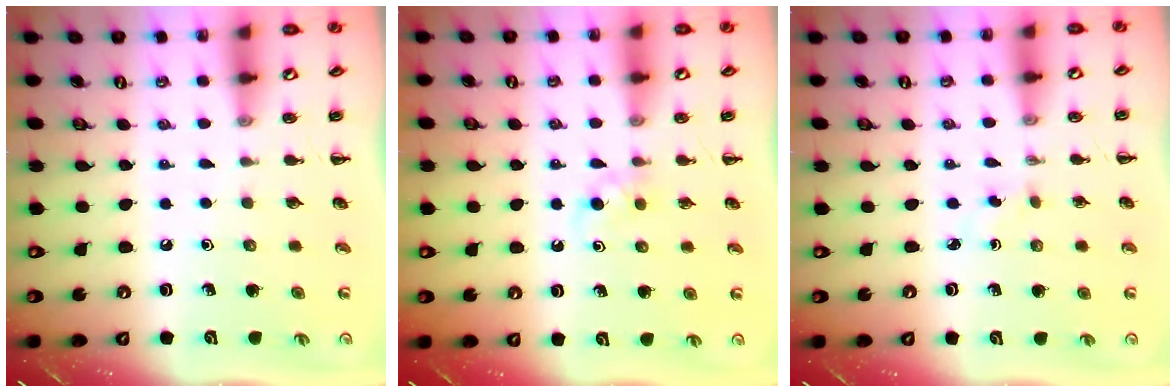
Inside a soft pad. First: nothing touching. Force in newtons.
{"total": 3.7, "press": 3.3, "slide": 1.6}
{"total": 1.3, "press": 1.1, "slide": 0.7}